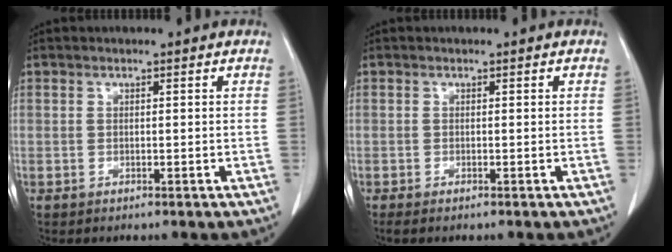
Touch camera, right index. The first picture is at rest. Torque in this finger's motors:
{"motor_torque": [0.02, 0.02, 0.06, 0.02]}